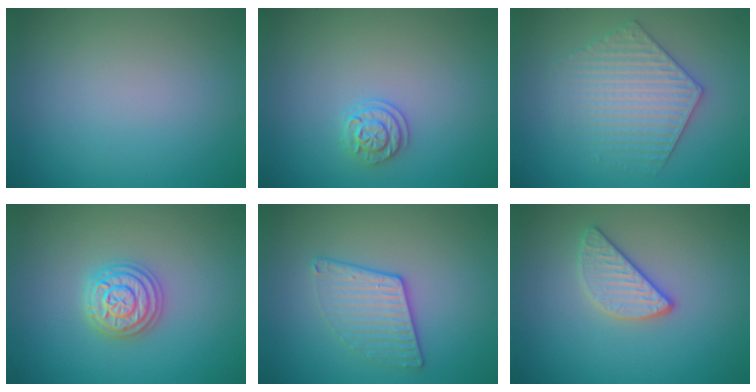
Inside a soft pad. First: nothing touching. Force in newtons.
{"total": 1.9, "press": 1.7, "slide": 0.8}
{"total": 4.0, "press": 3.9, "slide": 0.7}
{"total": 3.6, "press": 3.6, "slide": 0.4}
{"total": 2.8, "press": 2.3, "slide": 1.6}
{"total": 2.6, "press": 2.5, "slide": 0.7}